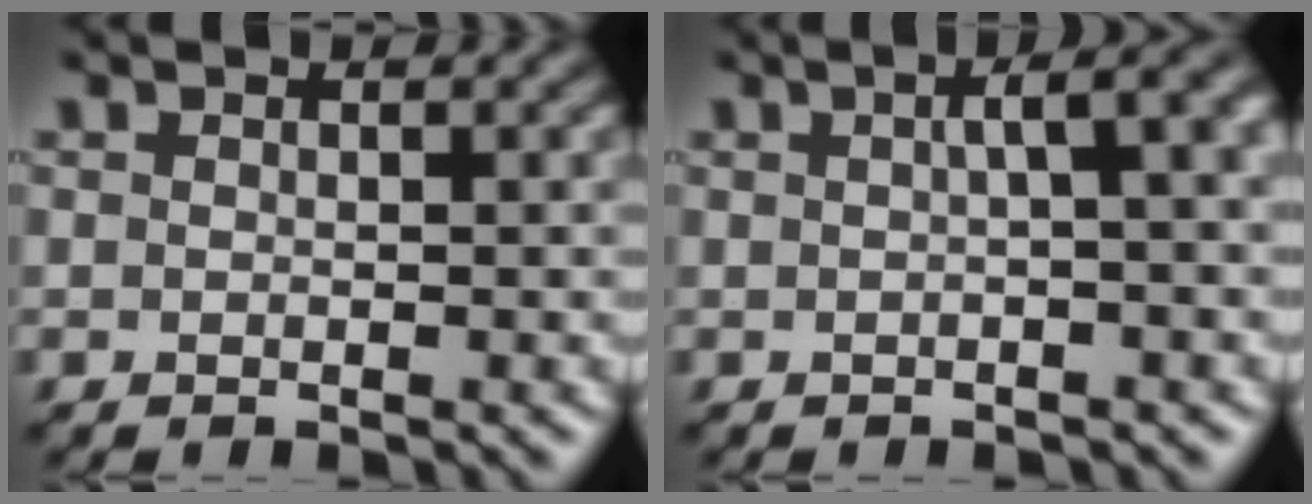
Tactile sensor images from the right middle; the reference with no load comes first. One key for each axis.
{"total": 5.8, "fx": 1.3, "fy": 1.8, "fz": 5.4, "tx": -0.048, "ty": 0.023, "tz": 0.014}